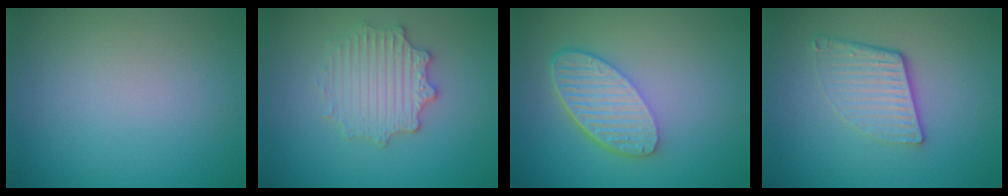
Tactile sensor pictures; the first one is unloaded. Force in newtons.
{"total": 3.4, "press": 3.1, "slide": 1.2}
{"total": 5.6, "press": 4.2, "slide": 3.8}
{"total": 4.4, "press": 2.9, "slide": 3.3}